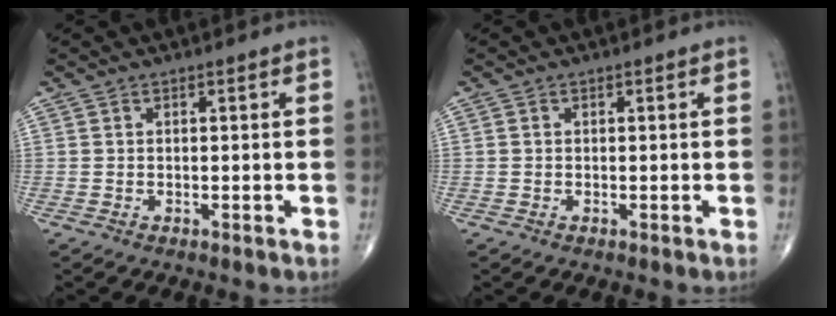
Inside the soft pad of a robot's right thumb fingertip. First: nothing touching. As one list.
[{"total": 0.0}]